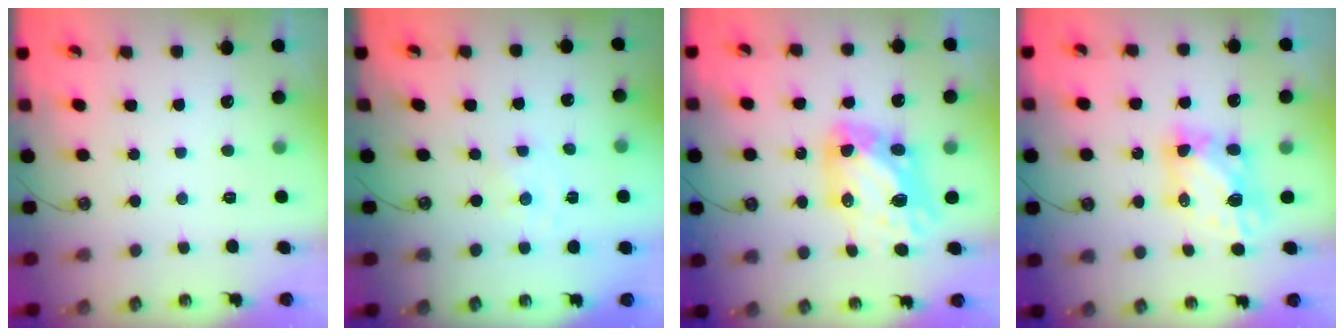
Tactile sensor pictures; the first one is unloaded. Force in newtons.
{"total": 0.0}
{"total": 11.5, "press": 11.5, "slide": 0.9}
{"total": 6.6, "press": 6.5, "slide": 0.7}